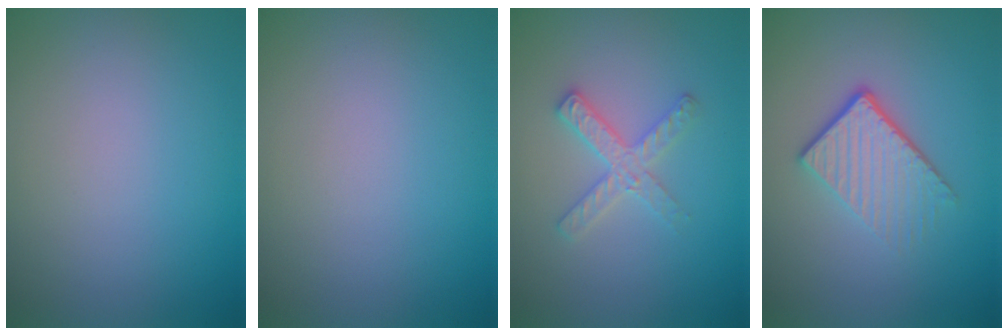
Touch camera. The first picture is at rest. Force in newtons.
{"total": 0.0}
{"total": 2.6, "press": 2.5, "slide": 0.4}
{"total": 3.9, "press": 2.6, "slide": 2.9}